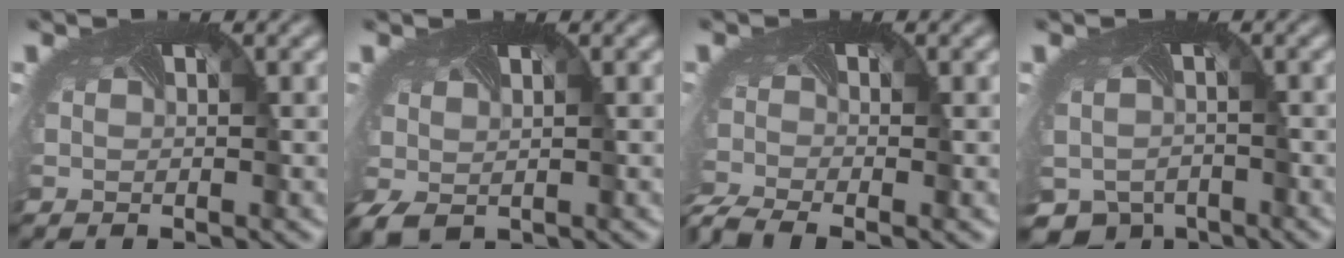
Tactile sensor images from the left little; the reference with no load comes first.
{"total": 2.0, "force": [-0.7, 1.1, 1.5], "torque": [-0.057, -0.008, -0.007]}
{"total": 4.5, "force": [-3.8, 1.0, 2.2], "torque": [-0.060, -0.030, -0.074]}
{"total": 5.2, "force": [-3.7, 3.3, 1.4], "torque": [-0.037, -0.035, -0.050]}